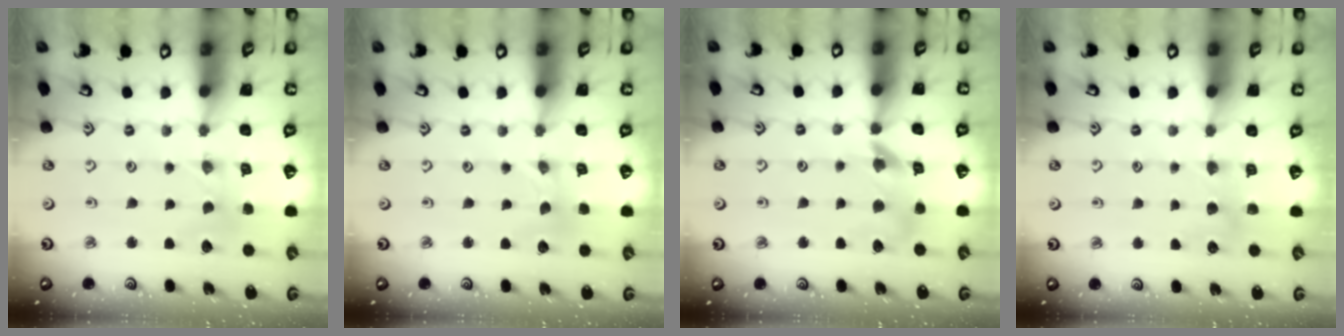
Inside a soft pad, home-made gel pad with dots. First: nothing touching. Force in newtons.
{"total": 0.0}
{"total": 10.7, "press": 10.6, "slide": 1.4}
{"total": 5.9, "press": 5.9, "slide": 0.7}